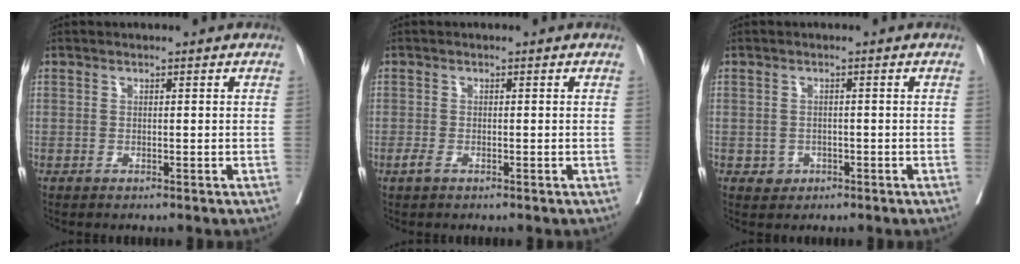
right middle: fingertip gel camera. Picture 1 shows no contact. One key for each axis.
{"total": 1.1, "fx": -0.6, "fy": 0.5, "fz": 0.8, "tx": -0.021, "ty": -0.002, "tz": -0.011}
{"total": 1.9, "fx": -0.7, "fy": 1.7, "fz": 0.4, "tx": -0.003, "ty": 0.006, "tz": -0.006}